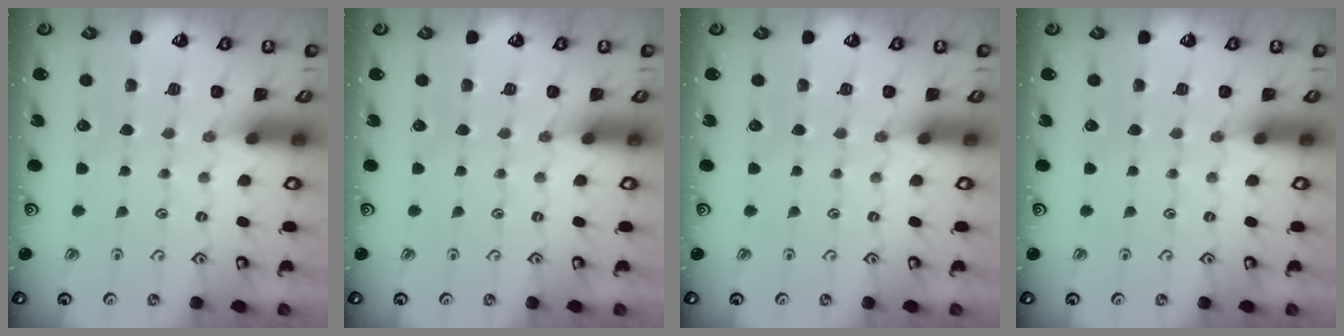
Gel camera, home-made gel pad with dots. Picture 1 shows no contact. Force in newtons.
{"total": 0.0}
{"total": 0.0}
{"total": 0.0}